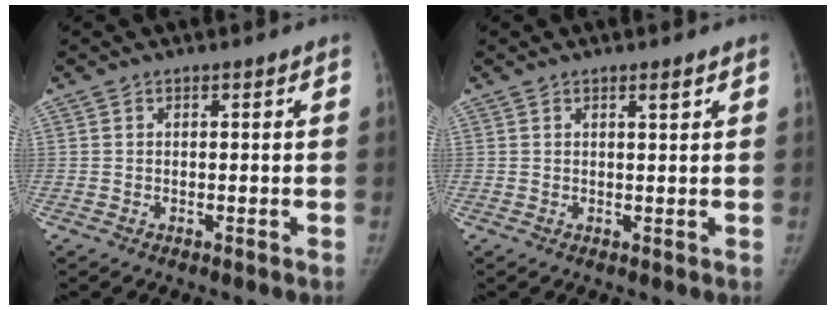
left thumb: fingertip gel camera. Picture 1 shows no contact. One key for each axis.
{"total": 1.3, "fx": 0.9, "fy": 0.1, "fz": 1.0, "tx": -0.014, "ty": -0.006, "tz": 0.014}